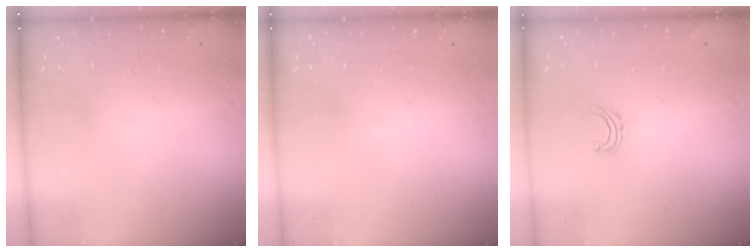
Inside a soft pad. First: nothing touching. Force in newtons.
{"total": 0.0}
{"total": 3.7, "press": 3.7, "slide": 0.3}